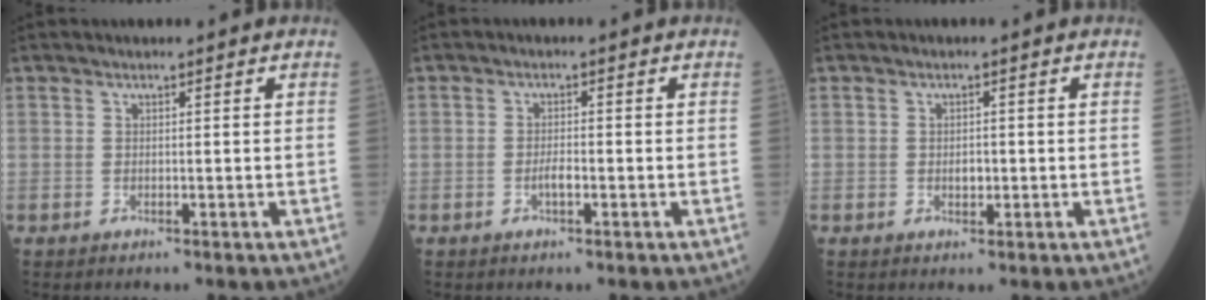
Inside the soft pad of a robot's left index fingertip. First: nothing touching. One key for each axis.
{"total": 1.7, "fx": -0.6, "fy": 0.4, "fz": 1.5, "tx": -0.029, "ty": 0.002, "tz": -0.012}
{"total": 1.5, "fx": -0.2, "fy": 0.9, "fz": 1.1, "tx": -0.021, "ty": 0.001, "tz": 0.000}